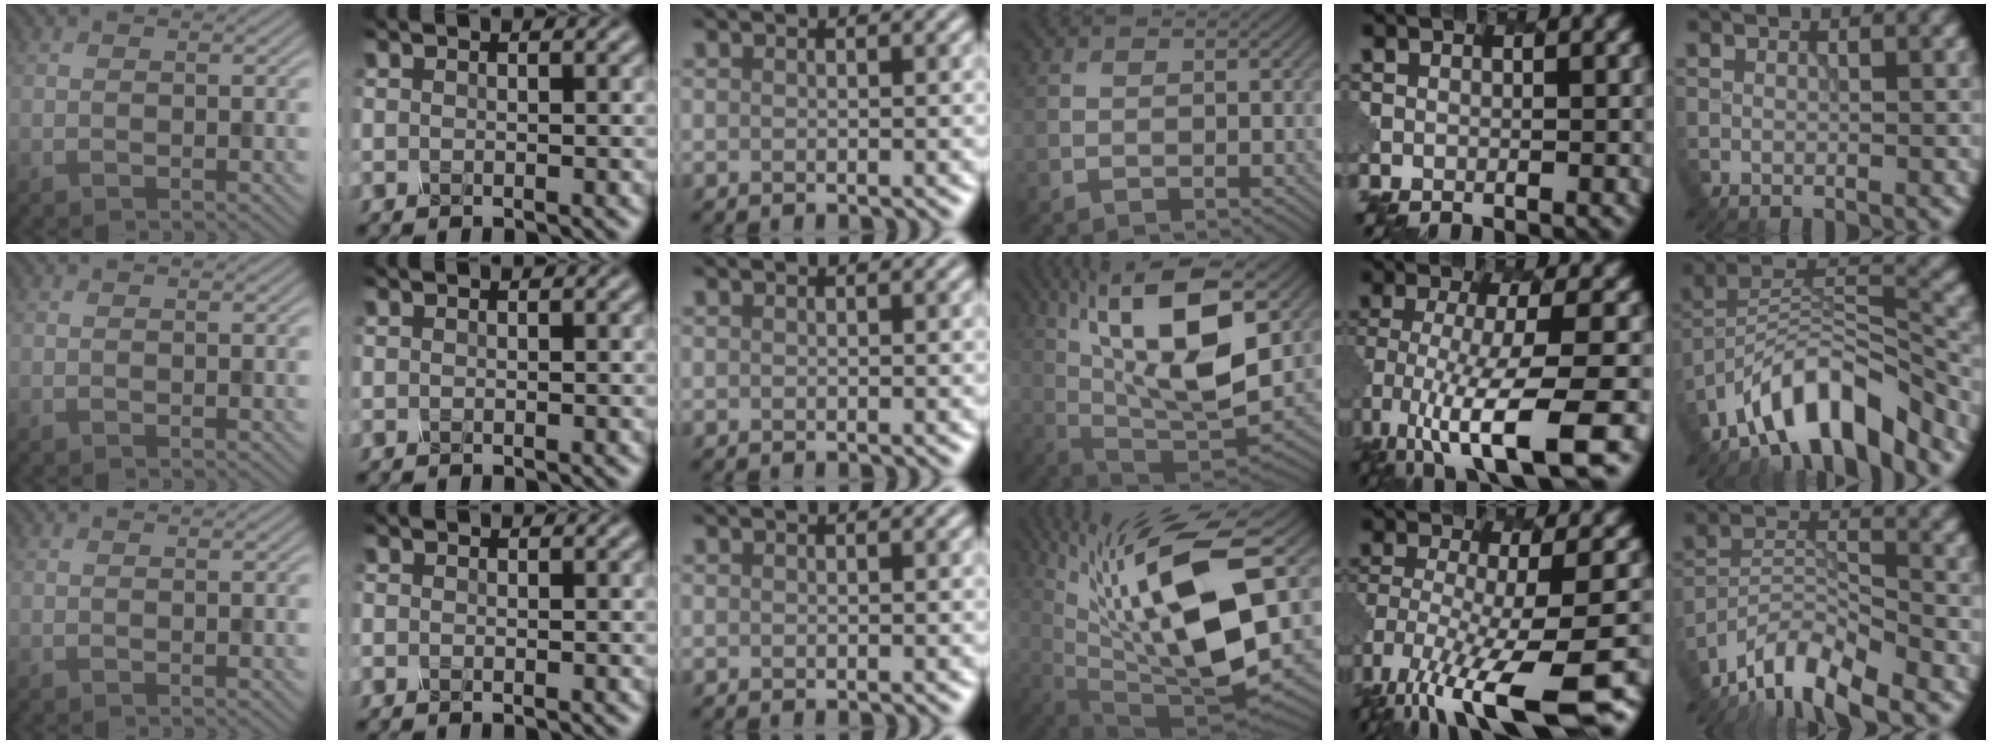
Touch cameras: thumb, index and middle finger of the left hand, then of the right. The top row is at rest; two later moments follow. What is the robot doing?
{"motion": "twist", "object": "rubiks cube"}